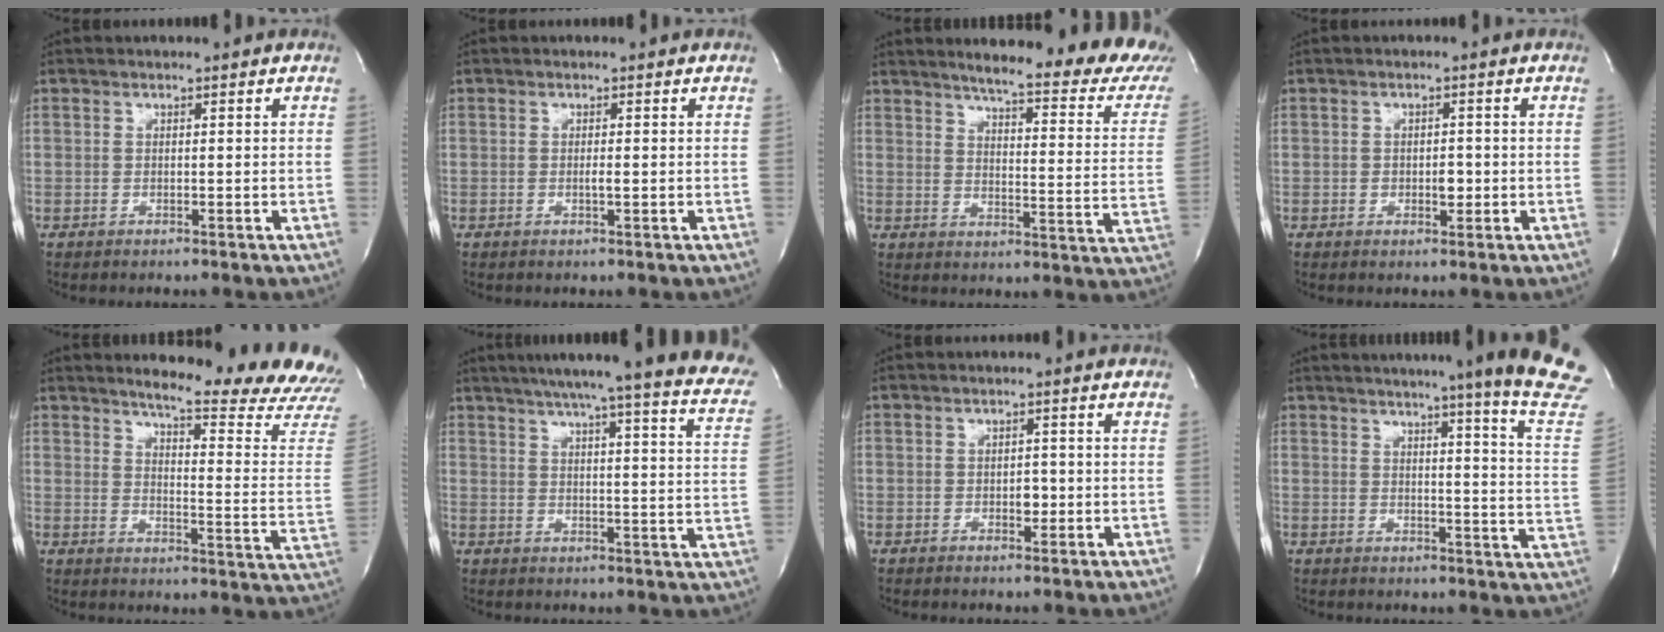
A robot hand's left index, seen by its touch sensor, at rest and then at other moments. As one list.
[{"total": 0.8, "force": [-0.1, -0.1, 0.8], "torque": [-0.017, -0.002, -0.002]}, {"total": 22.7, "force": [19.5, 2.1, 11.6], "torque": [-0.153, -0.073, 0.222]}, {"total": 2.1, "force": [-0.4, 1.2, 1.7], "torque": [-0.023, 0.002, -0.003]}, {"total": 19.9, "force": [18.4, 0.1, 7.5], "torque": [-0.102, -0.116, 0.212]}, {"total": 26.2, "force": [22.3, 1.2, 13.6], "torque": [-0.183, -0.051, 0.259]}, {"total": 1.8, "force": [-0.4, 1.1, 1.4], "torque": [-0.018, 0.002, -0.004]}, {"total": 21.1, "force": [17.3, -1.7, 12.0], "torque": [-0.159, -0.080, 0.198]}]